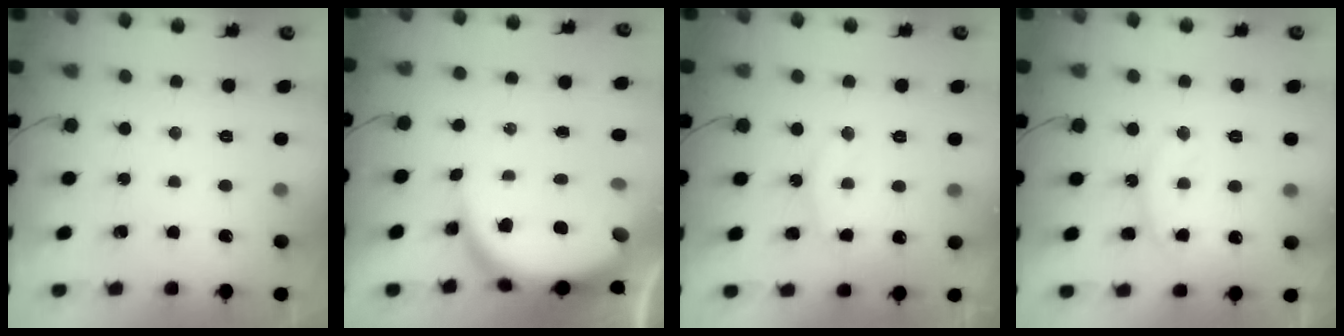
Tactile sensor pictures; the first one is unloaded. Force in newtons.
{"total": 10.8, "press": 10.7, "slide": 1.1}
{"total": 10.0, "press": 10.0, "slide": 0.8}
{"total": 11.4, "press": 11.4, "slide": 0.9}